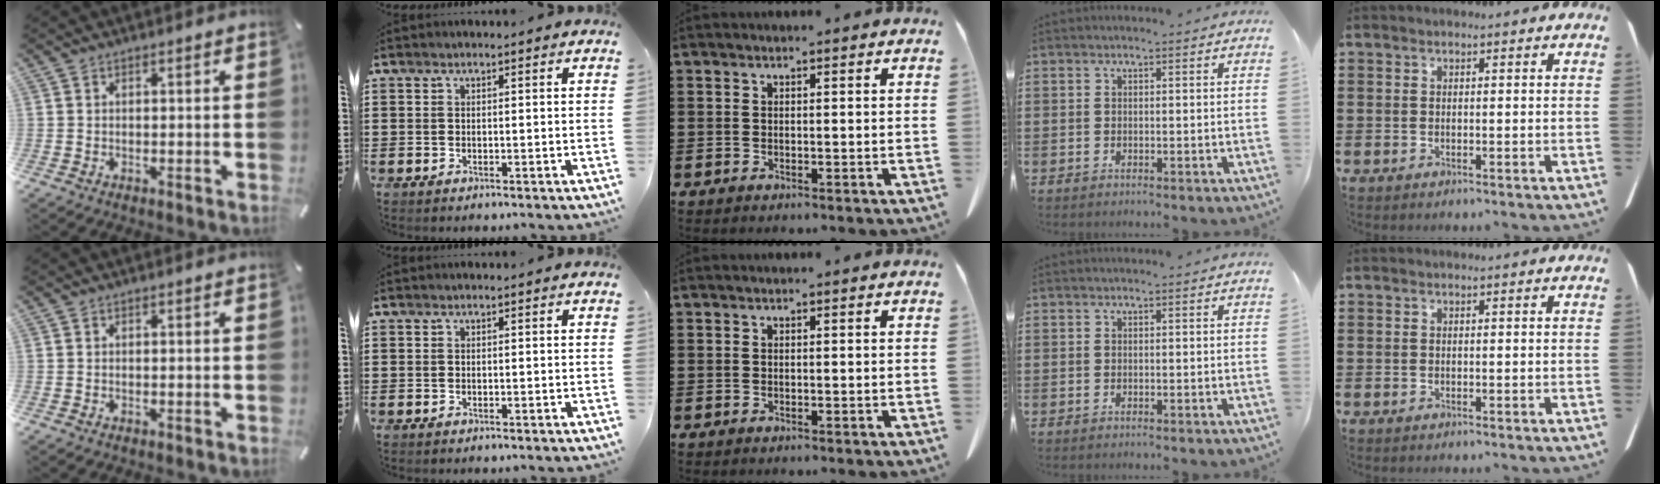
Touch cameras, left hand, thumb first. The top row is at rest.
{}